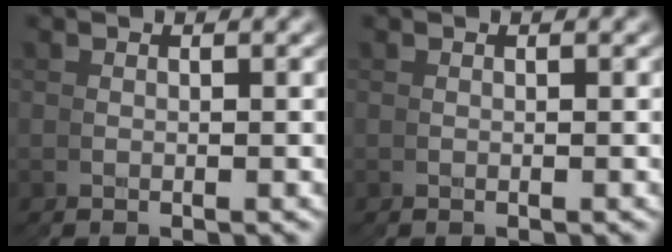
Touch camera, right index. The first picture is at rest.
{"total": 0.0}